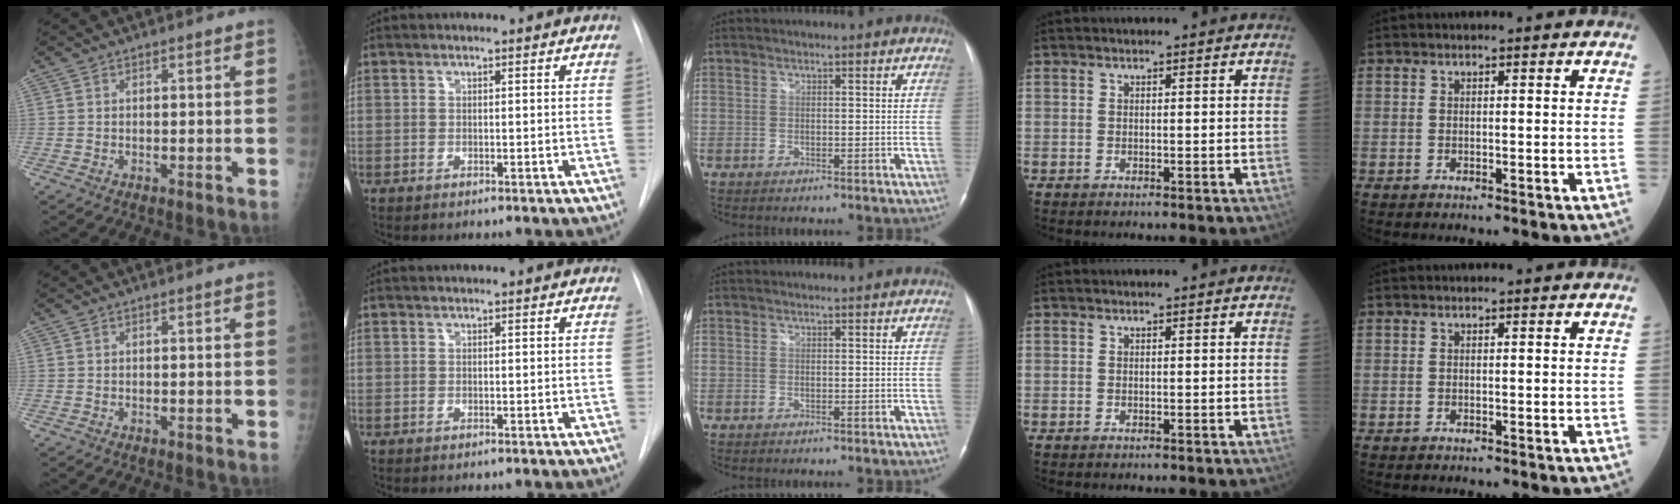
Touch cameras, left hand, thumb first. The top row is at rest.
{}